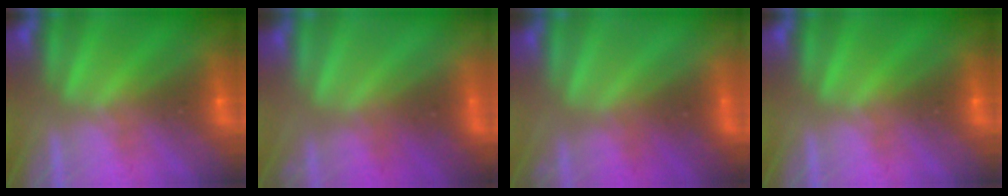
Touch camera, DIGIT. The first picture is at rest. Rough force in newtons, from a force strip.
{"total": 3.2}
{"total": 3.2}
{"total": 0.0}